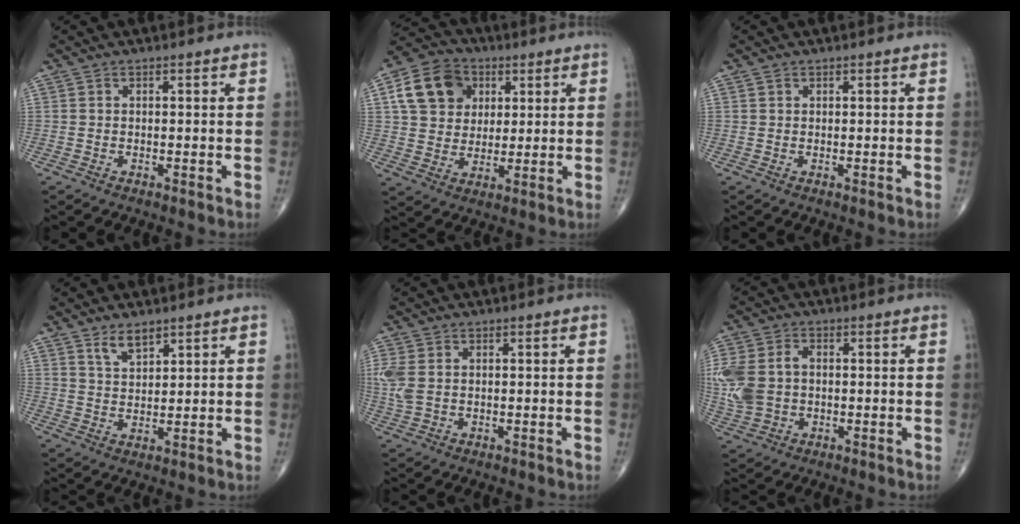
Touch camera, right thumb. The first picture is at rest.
{"total": 12.9, "force": [4.2, 10.3, 6.5], "torque": [-0.096, -0.002, 0.070]}
{"total": 0.5, "force": [0.3, 0.4, 0.1], "torque": [0.000, -0.002, 0.005]}
{"total": 4.2, "force": [3.1, 1.7, 2.2], "torque": [-0.031, -0.023, 0.061]}
{"total": 4.6, "force": [0.5, 3.1, 3.4], "torque": [-0.107, 0.006, 0.015]}
{"total": 11.0, "force": [0.2, 8.2, 7.4], "torque": [-0.180, 0.012, 0.011]}